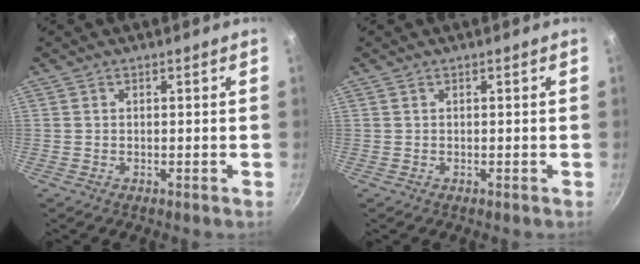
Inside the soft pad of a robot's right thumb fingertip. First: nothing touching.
{"total": 0.0}